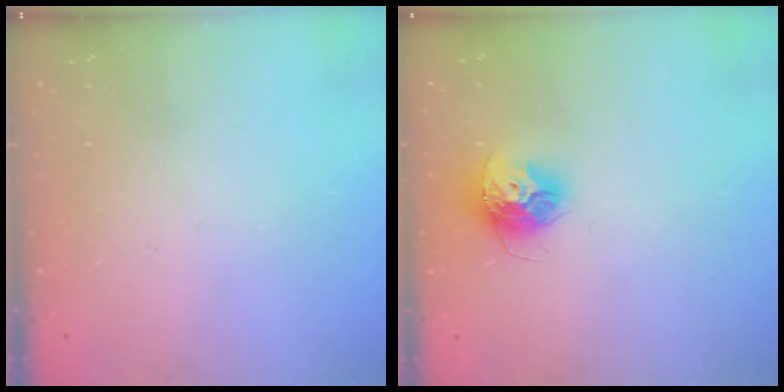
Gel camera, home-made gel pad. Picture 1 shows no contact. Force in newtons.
{"total": 11.3, "press": 11.3, "slide": 1.0}